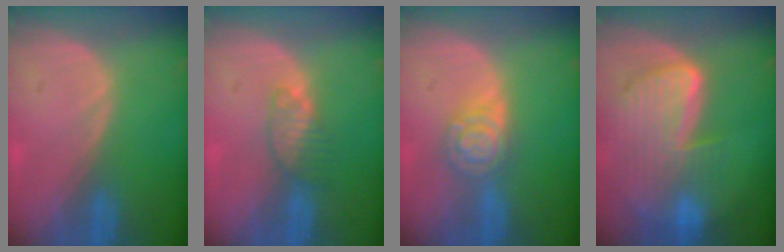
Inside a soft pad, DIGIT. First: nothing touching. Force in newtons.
{"total": 3.4, "press": 3.3, "slide": 0.6}
{"total": 5.5, "press": 5.5, "slide": 0.2}
{"total": 9.8, "press": 8.2, "slide": 5.2}